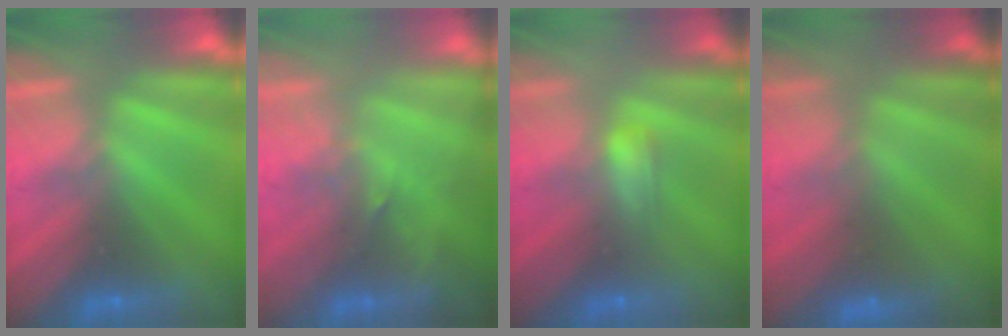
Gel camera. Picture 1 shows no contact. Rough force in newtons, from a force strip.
{"total": 2.7}
{"total": 2.1}
{"total": 2.3}